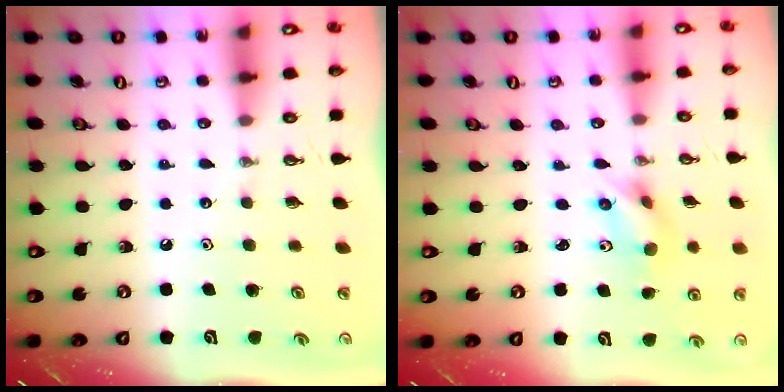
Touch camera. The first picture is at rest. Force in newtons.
{"total": 6.6, "press": 3.1, "slide": 5.8}